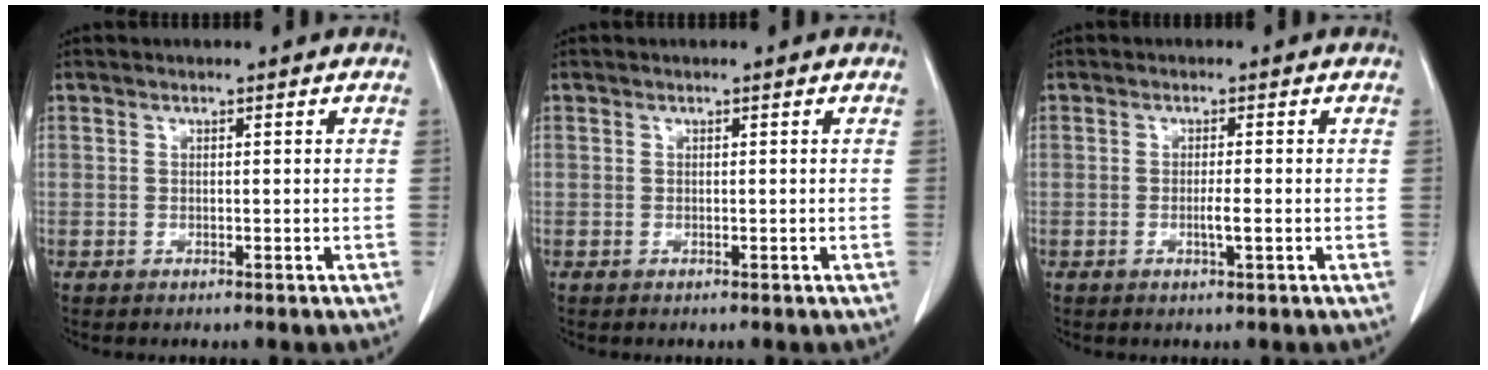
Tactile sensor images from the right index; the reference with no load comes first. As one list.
[{"total": 0.0}, {"total": 1.8, "force": [-0.5, -0.1, 1.8], "torque": [-0.034, -0.002, -0.007]}]